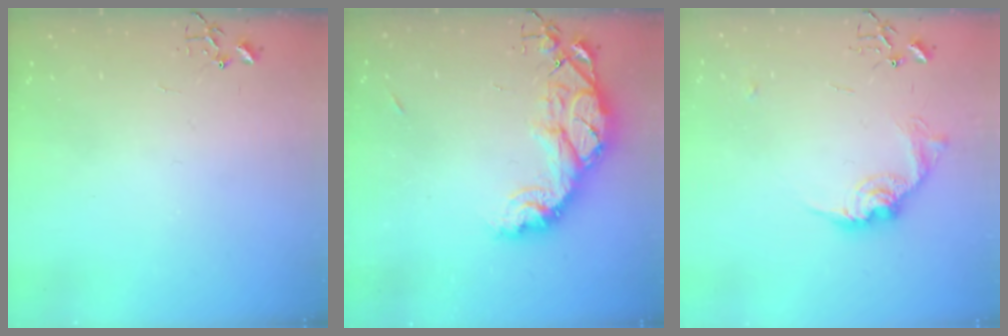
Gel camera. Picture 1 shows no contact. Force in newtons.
{"total": 15.7, "press": 15.7, "slide": 1.4}
{"total": 13.4, "press": 13.3, "slide": 0.8}